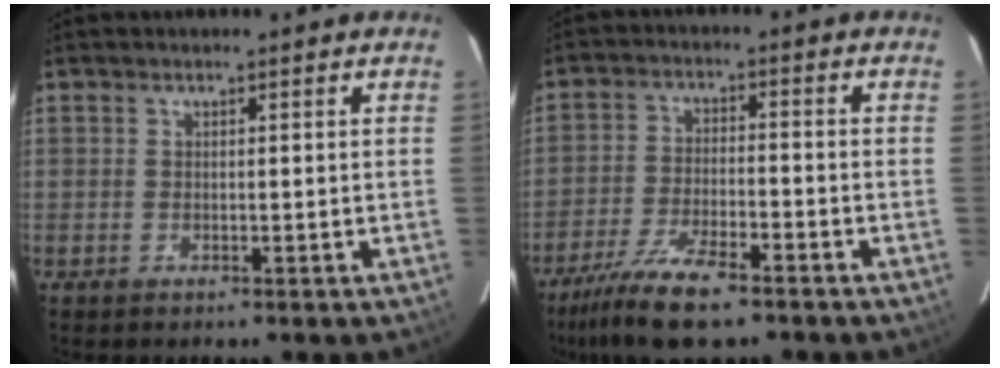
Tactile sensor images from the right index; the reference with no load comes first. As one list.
[{"total": 10.0, "force": [-7.6, 1.4, 6.3], "torque": [-0.118, -0.025, -0.134]}]